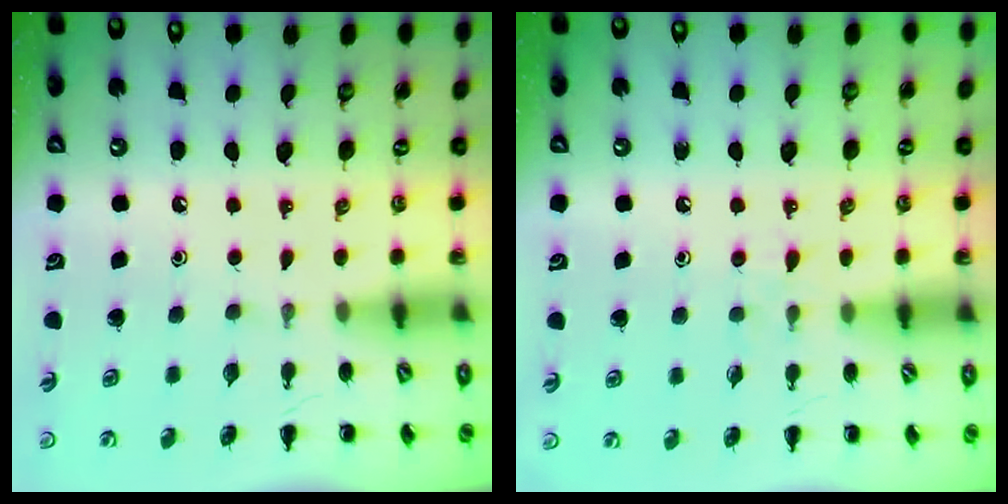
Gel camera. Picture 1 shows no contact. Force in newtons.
{"total": 4.9, "press": 4.4, "slide": 1.9}